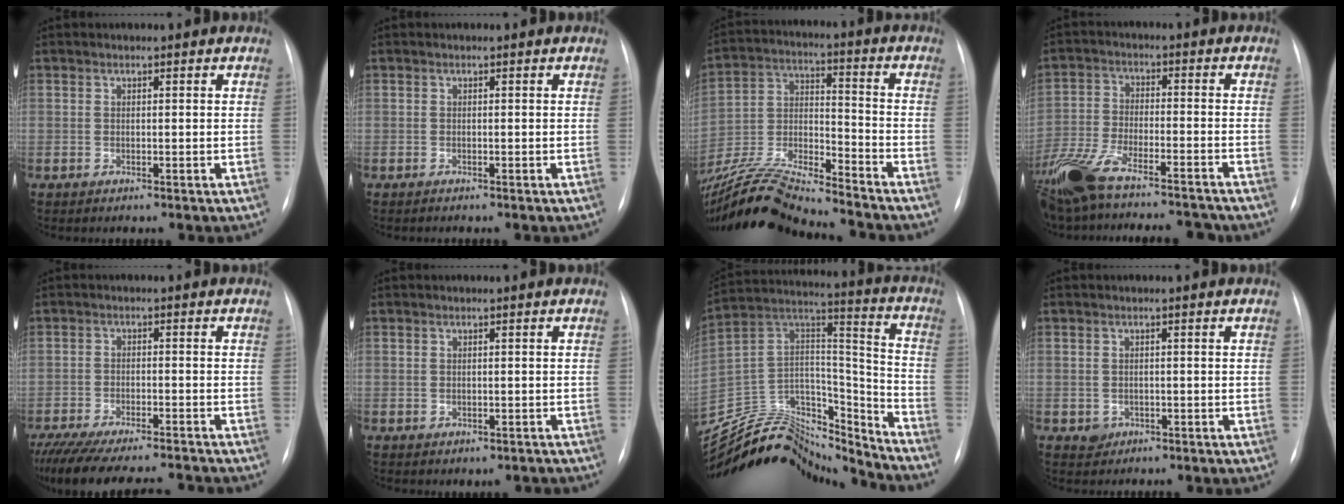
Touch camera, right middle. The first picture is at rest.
{"total": 0.0}
{"total": 17.8, "force": [-16.7, 0.3, 6.1], "torque": [-0.133, 0.001, -0.301]}
{"total": 17.8, "force": [-14.8, 4.0, 9.1], "torque": [-0.208, -0.011, -0.248]}
{"total": 16.3, "force": [-14.6, 2.3, 6.9], "torque": [-0.145, -0.025, -0.210]}
{"total": 1.5, "force": [-0.8, 1.1, 0.6], "torque": [-0.010, 0.009, -0.001]}
{"total": 22.5, "force": [-21.1, 6.3, 4.7], "torque": [-0.104, 0.059, -0.344]}
{"total": 2.0, "force": [-0.7, 1.8, 0.4], "torque": [-0.004, 0.004, -0.004]}